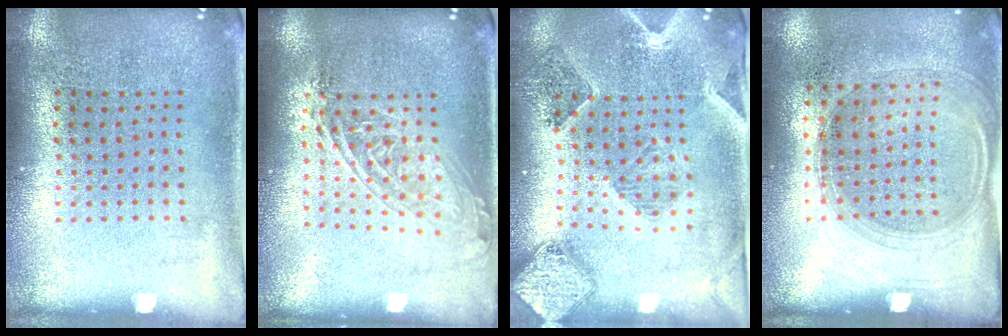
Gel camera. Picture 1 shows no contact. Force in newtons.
{"total": 1.6, "press": 1.3, "slide": 0.9}
{"total": 1.5, "press": 1.4, "slide": 0.4}
{"total": 1.4, "press": 1.2, "slide": 0.6}